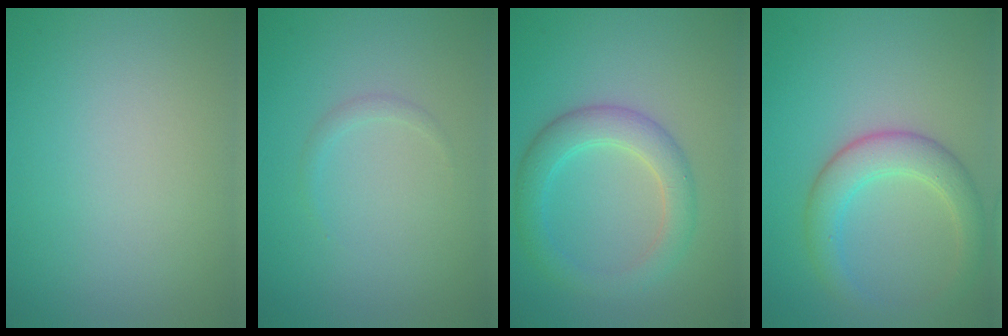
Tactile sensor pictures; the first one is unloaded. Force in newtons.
{"total": 0.7, "press": 0.7, "slide": 0.0}
{"total": 4.0, "press": 4.0, "slide": 0.1}
{"total": 4.2, "press": 4.2, "slide": 0.1}